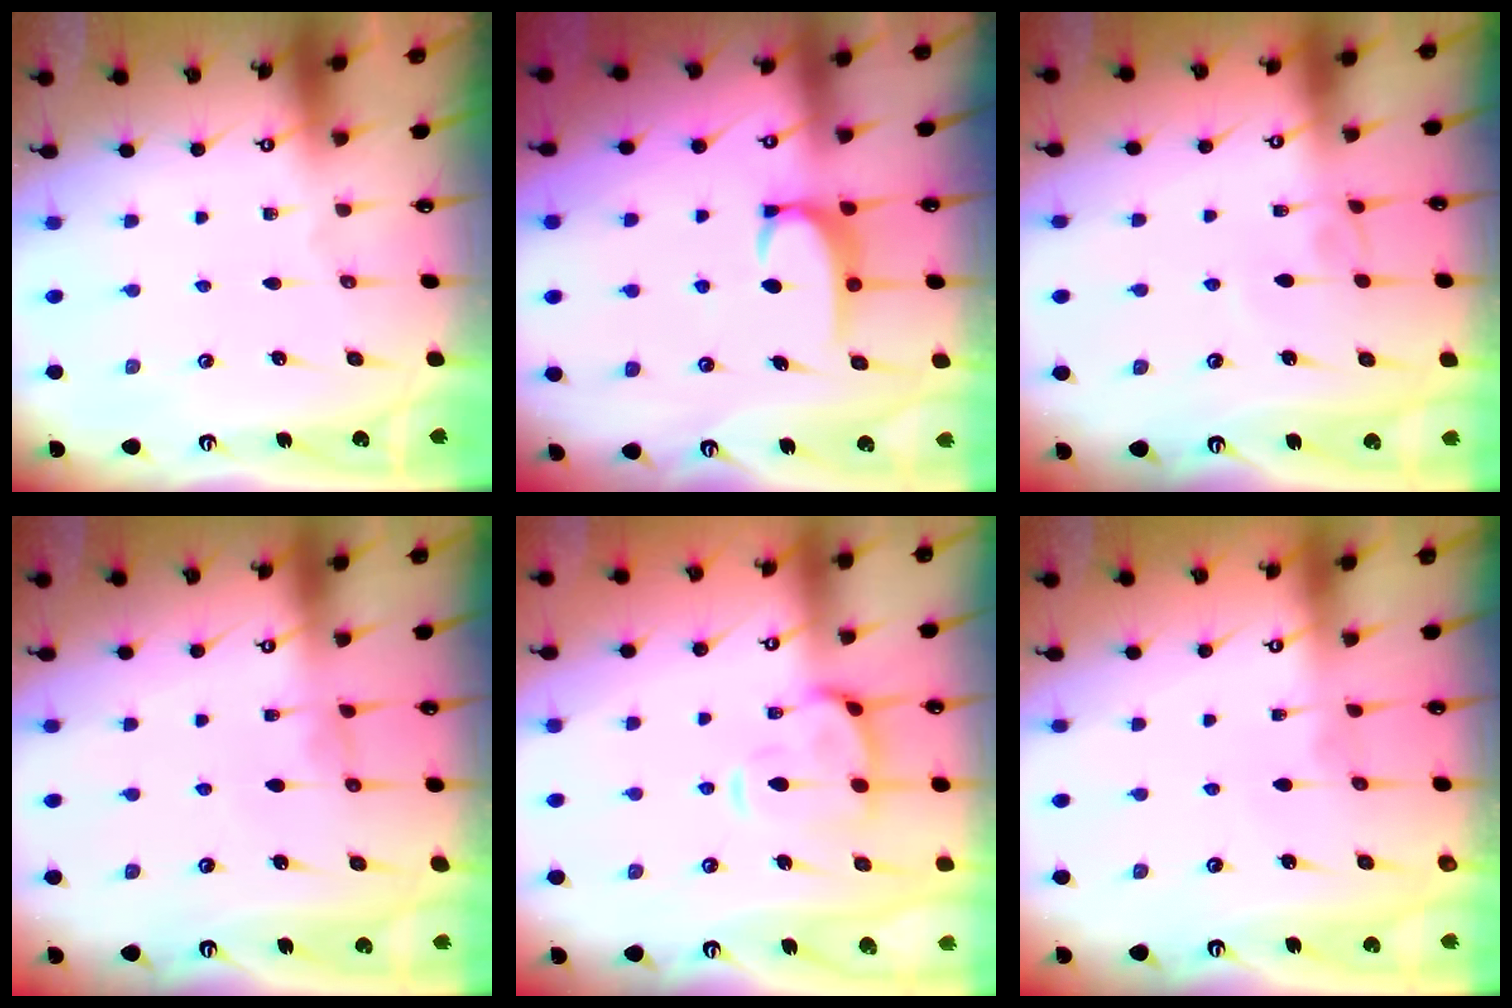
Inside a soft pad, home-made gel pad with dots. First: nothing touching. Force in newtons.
{"total": 3.4, "press": 3.3, "slide": 0.4}
{"total": 3.4, "press": 3.4, "slide": 0.1}
{"total": 0.8, "press": 0.8, "slide": 0.3}
{"total": 4.8, "press": 4.6, "slide": 1.5}
{"total": 2.3, "press": 2.3, "slide": 0.3}